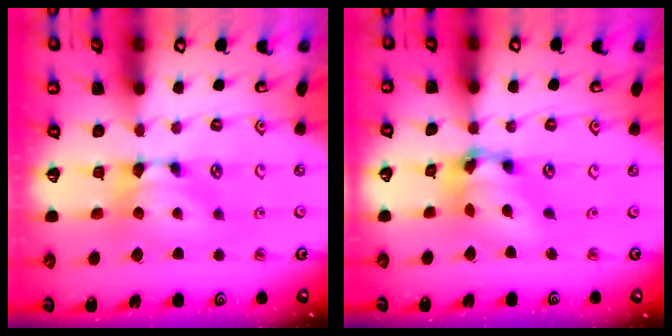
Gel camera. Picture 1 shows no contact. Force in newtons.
{"total": 6.2, "press": 5.7, "slide": 2.3}